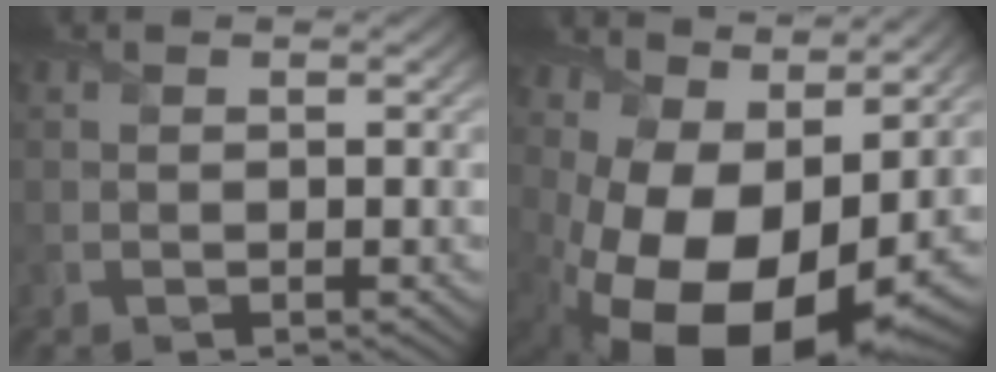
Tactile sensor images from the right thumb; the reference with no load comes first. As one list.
[{"total": 18.0, "force": [-0.1, 10.8, 14.4], "torque": [-0.254, -0.040, 0.032]}]